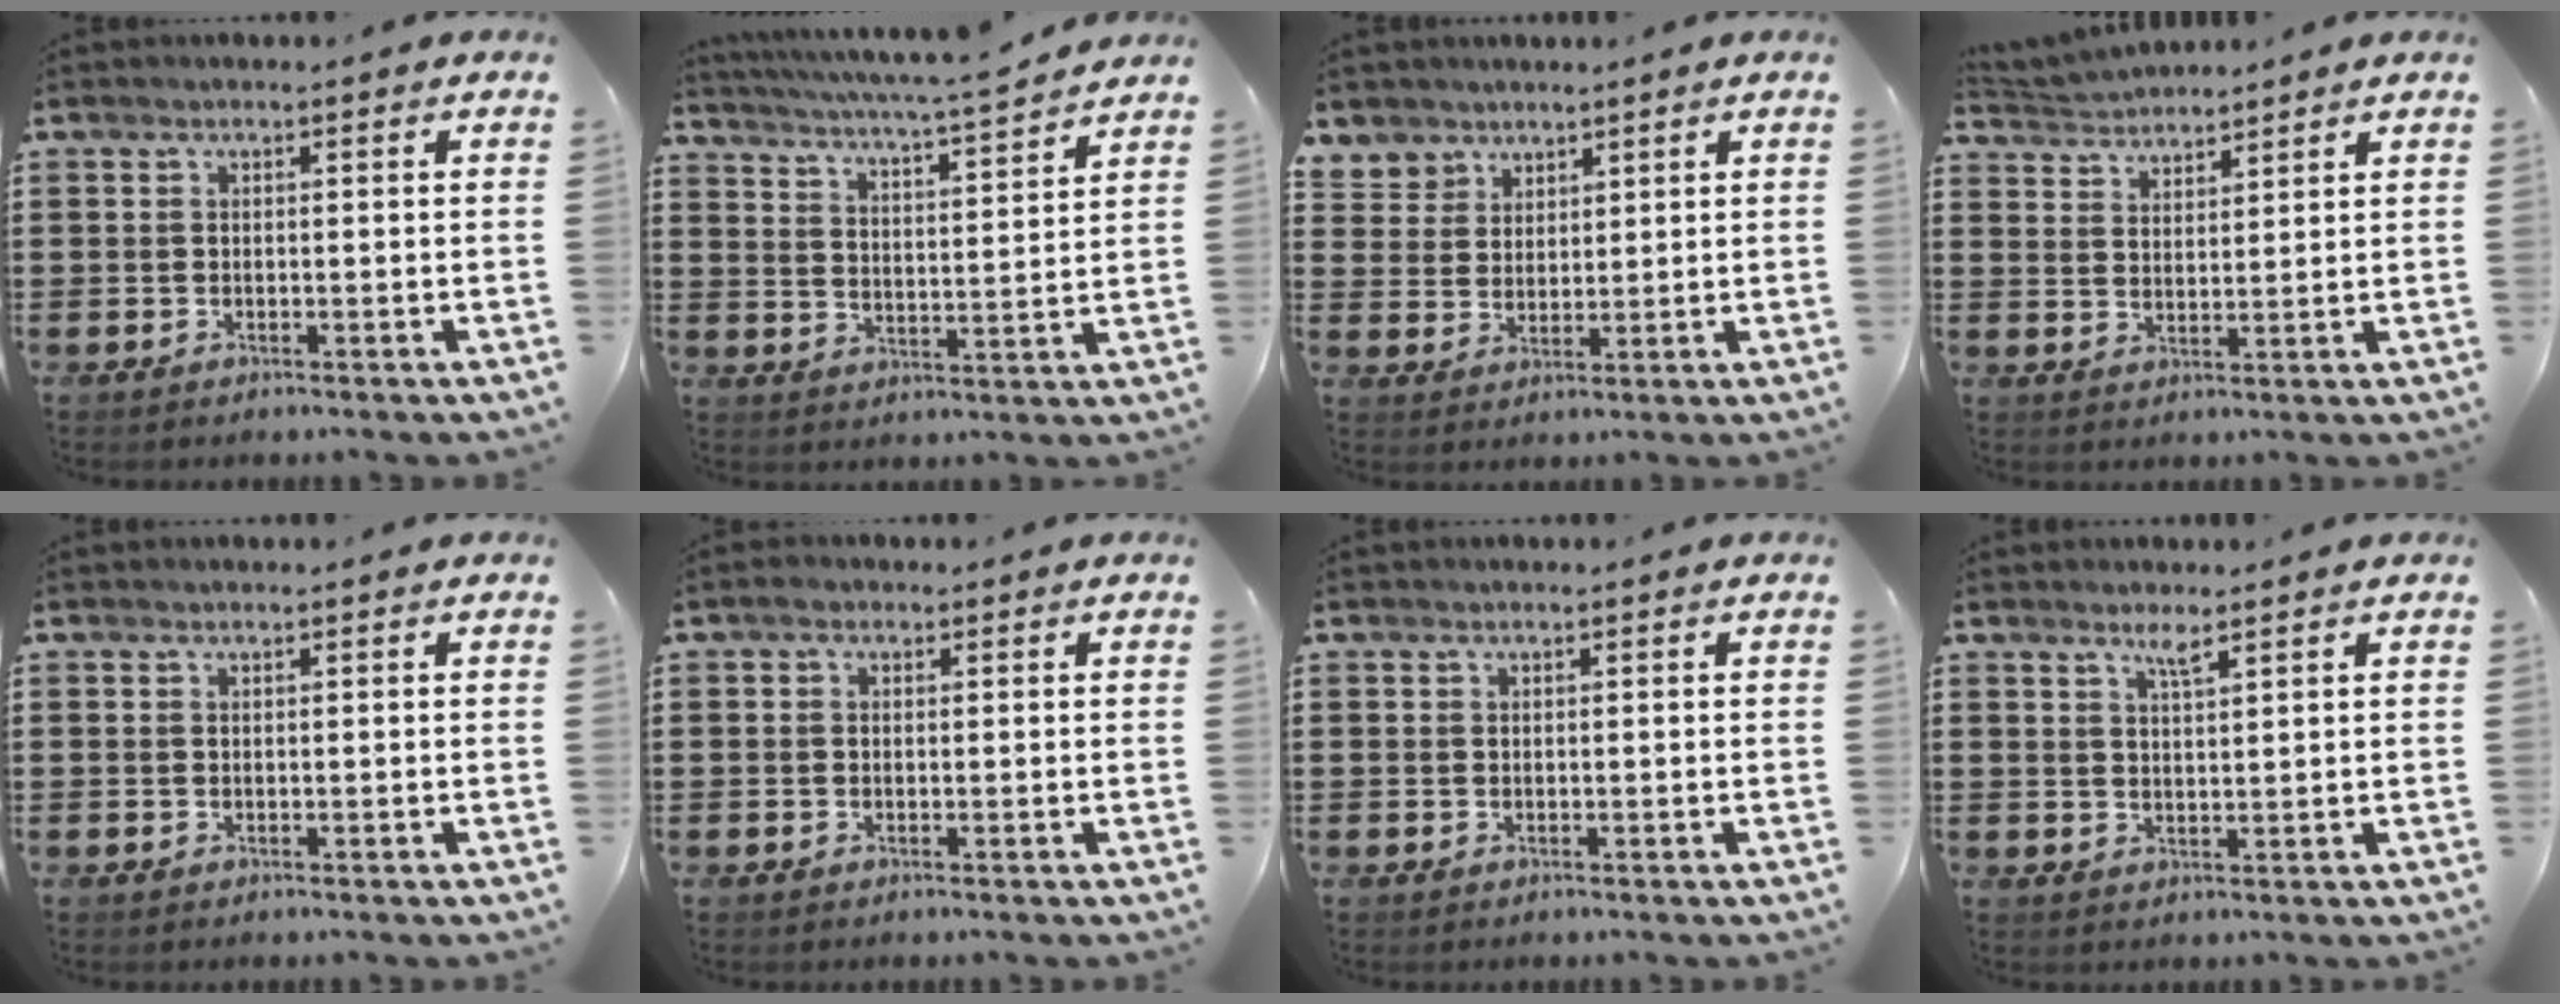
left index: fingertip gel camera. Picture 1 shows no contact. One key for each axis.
{"total": 4.8, "fx": 4.4, "fy": -0.8, "fz": 1.8, "tx": -0.056, "ty": -0.037, "tz": 0.068}
{"total": 4.7, "fx": 3.3, "fy": 3.4, "fz": -0.1, "tx": -0.014, "ty": -0.002, "tz": 0.058}
{"total": 3.1, "fx": 3.0, "fy": 0.8, "fz": -0.4, "tx": -0.006, "ty": -0.009, "tz": 0.054}
{"total": 0.0}
{"total": 1.0, "fx": 0.0, "fy": 0.8, "fz": 0.6, "tx": -0.013, "ty": 0.006, "tz": -0.001}
{"total": 0.0}
{"total": 2.4, "fx": 2.0, "fy": 0.1, "fz": 1.4, "tx": -0.031, "ty": 0.001, "tz": 0.035}